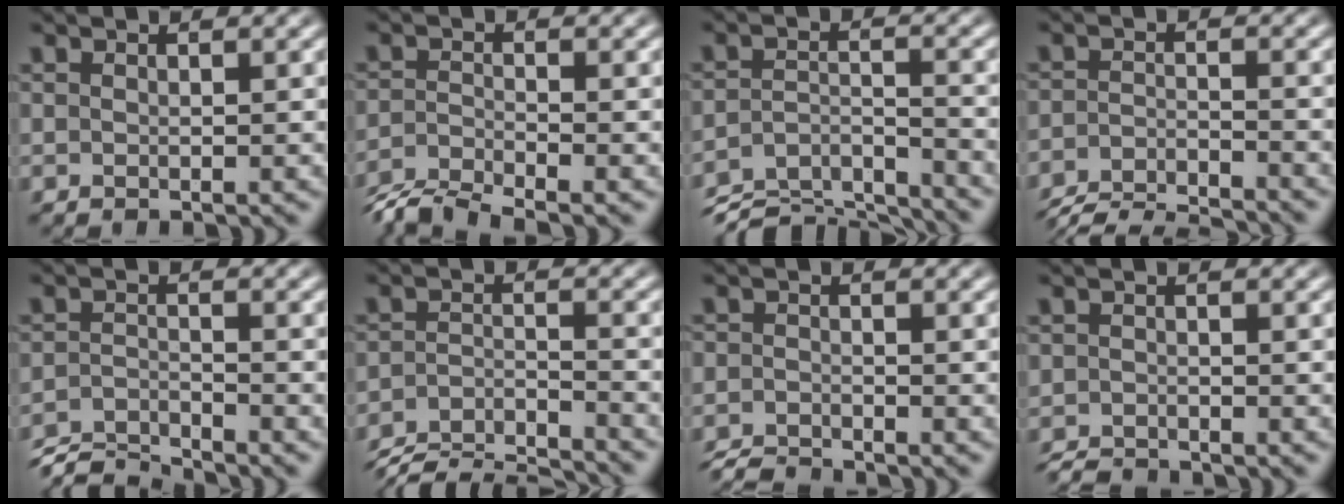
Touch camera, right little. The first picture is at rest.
{"total": 5.2, "force": [-4.7, 1.3, 1.6], "torque": [-0.027, -0.018, -0.073]}
{"total": 8.2, "force": [-6.5, 3.6, 3.5], "torque": [-0.048, -0.038, -0.099]}
{"total": 7.3, "force": [-7.0, 1.5, 1.6], "torque": [-0.015, -0.025, -0.108]}
{"total": 4.9, "force": [-4.5, 1.2, 1.4], "torque": [-0.018, -0.018, -0.072]}
{"total": 7.2, "force": [-5.8, 2.6, 3.4], "torque": [-0.046, -0.031, -0.088]}
{"total": 2.9, "force": [-2.8, 0.5, 0.0], "torque": [-0.002, -0.018, -0.048]}
{"total": 2.4, "force": [-2.4, -0.2, -0.2], "torque": [0.005, -0.019, -0.035]}